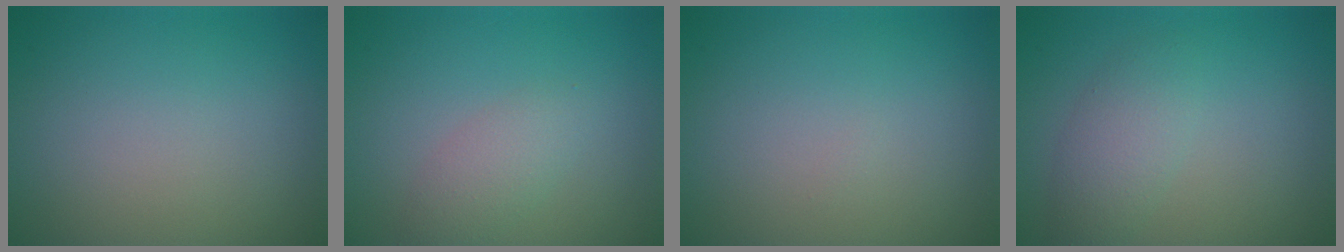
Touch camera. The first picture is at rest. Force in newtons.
{"total": 2.0, "press": 2.0, "slide": 0.1}
{"total": 0.0}
{"total": 2.7, "press": 2.7, "slide": 0.0}